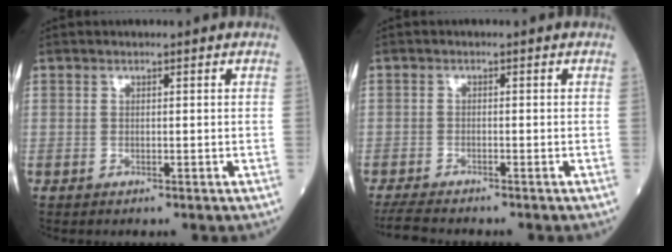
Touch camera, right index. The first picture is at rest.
{"total": 4.5, "force": [-4.1, 1.0, 1.5], "torque": [-0.031, -0.016, -0.073]}